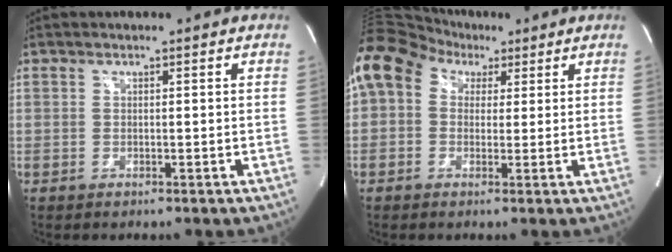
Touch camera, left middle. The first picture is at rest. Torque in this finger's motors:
{"motor_torque": [0.89, -0.62, 0.76, 0.17]}